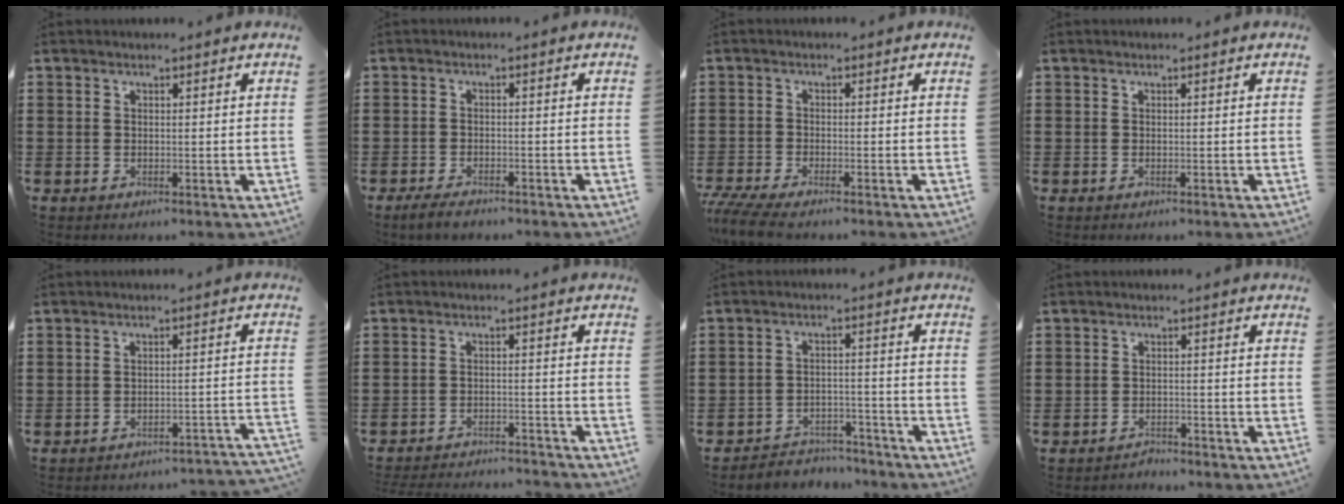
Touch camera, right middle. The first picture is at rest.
{"total": 2.6, "force": [-2.2, 0.9, 1.1], "torque": [-0.035, 0.000, -0.048]}
{"total": 4.1, "force": [-3.7, 0.4, 1.7], "torque": [-0.056, -0.016, -0.079]}
{"total": 0.0}
{"total": 2.8, "force": [-2.8, 0.1, 0.5], "torque": [-0.013, 0.001, -0.060]}
{"total": 3.5, "force": [-3.4, 0.2, 0.2], "torque": [-0.008, 0.003, -0.073]}
{"total": 4.2, "force": [-4.1, 0.9, -0.1], "torque": [-0.005, 0.004, -0.088]}
{"total": 2.2, "force": [-2.1, 0.5, -0.3], "torque": [-0.002, 0.003, -0.048]}